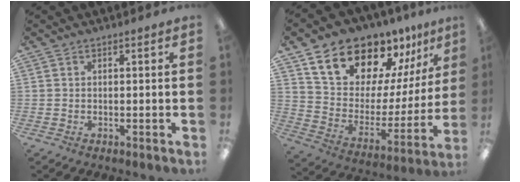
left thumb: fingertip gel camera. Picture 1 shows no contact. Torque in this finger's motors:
{"motor_torque": [1.80, 1.85, 1.41, -1.36, 0.13]}